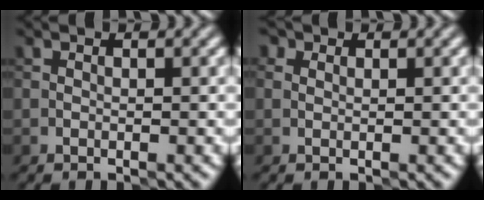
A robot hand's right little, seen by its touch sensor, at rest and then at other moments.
{"total": 1.7, "force": [0.8, 1.3, 0.8], "torque": [-0.002, 0.009, -0.013]}